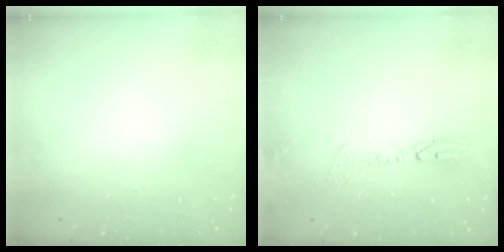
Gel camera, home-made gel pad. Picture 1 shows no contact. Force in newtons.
{"total": 9.6, "press": 9.5, "slide": 1.9}